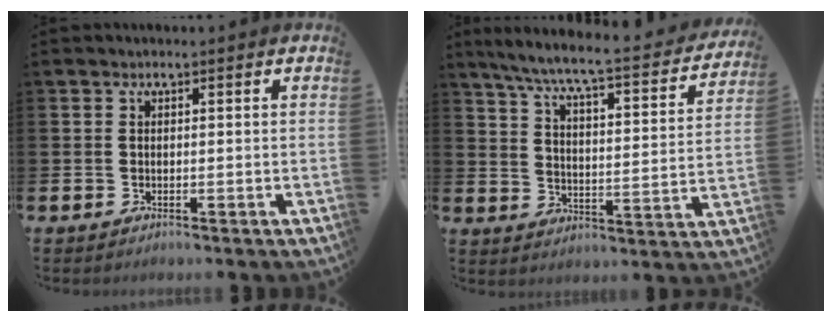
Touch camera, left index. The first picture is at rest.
{"total": 7.0, "force": [6.1, 0.7, 3.4], "torque": [-0.084, -0.049, 0.095]}